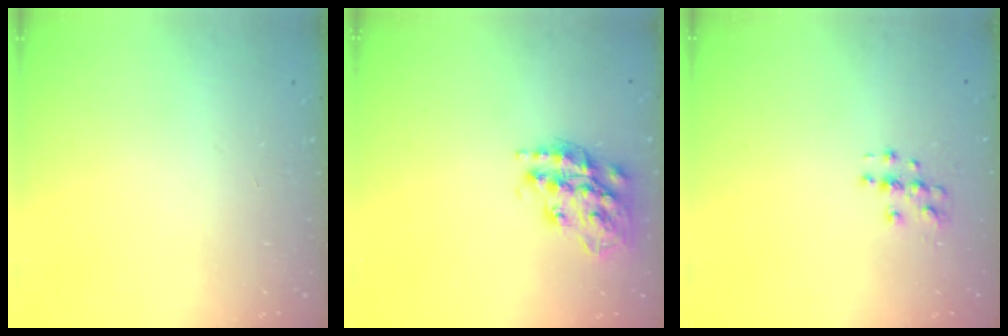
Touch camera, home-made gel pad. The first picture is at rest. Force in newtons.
{"total": 19.7, "press": 19.6, "slide": 1.4}
{"total": 3.9, "press": 3.9, "slide": 0.5}